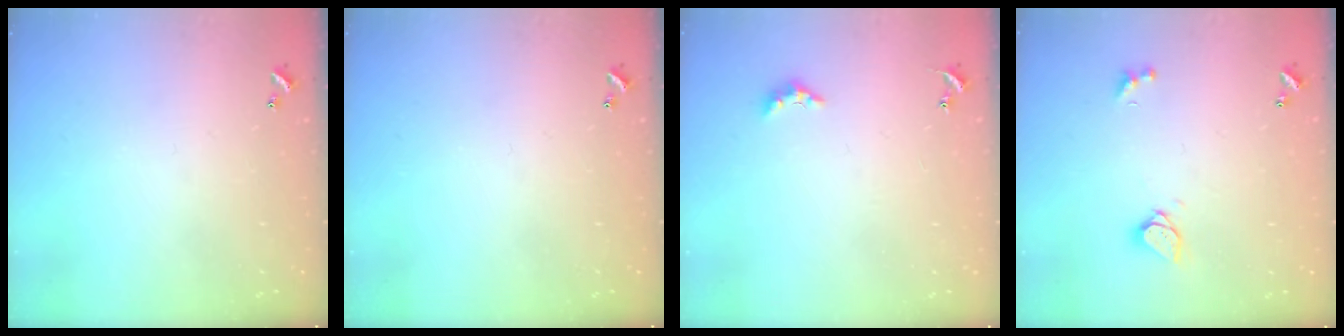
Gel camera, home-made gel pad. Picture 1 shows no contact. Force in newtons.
{"total": 0.0}
{"total": 3.2, "press": 3.2, "slide": 0.5}
{"total": 2.4, "press": 2.4, "slide": 0.3}